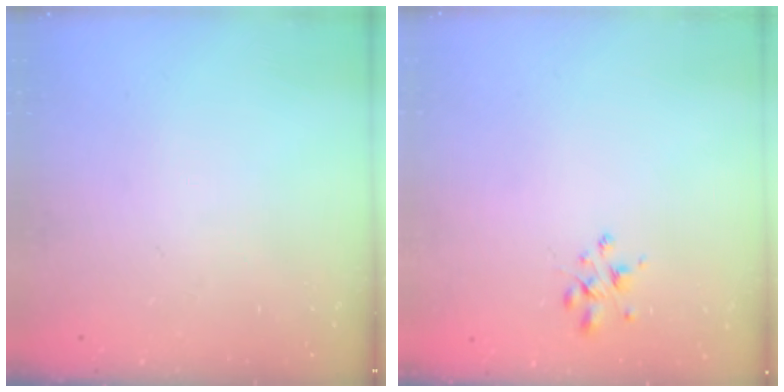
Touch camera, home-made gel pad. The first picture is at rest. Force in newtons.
{"total": 2.6, "press": 2.6, "slide": 0.4}